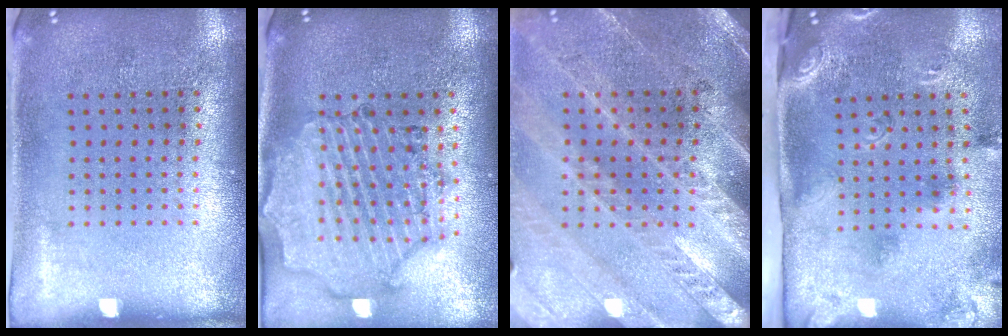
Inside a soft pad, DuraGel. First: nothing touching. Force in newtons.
{"total": 1.7, "press": 1.7, "slide": 0.3}
{"total": 2.9, "press": 2.6, "slide": 1.1}
{"total": 3.0, "press": 1.8, "slide": 2.3}